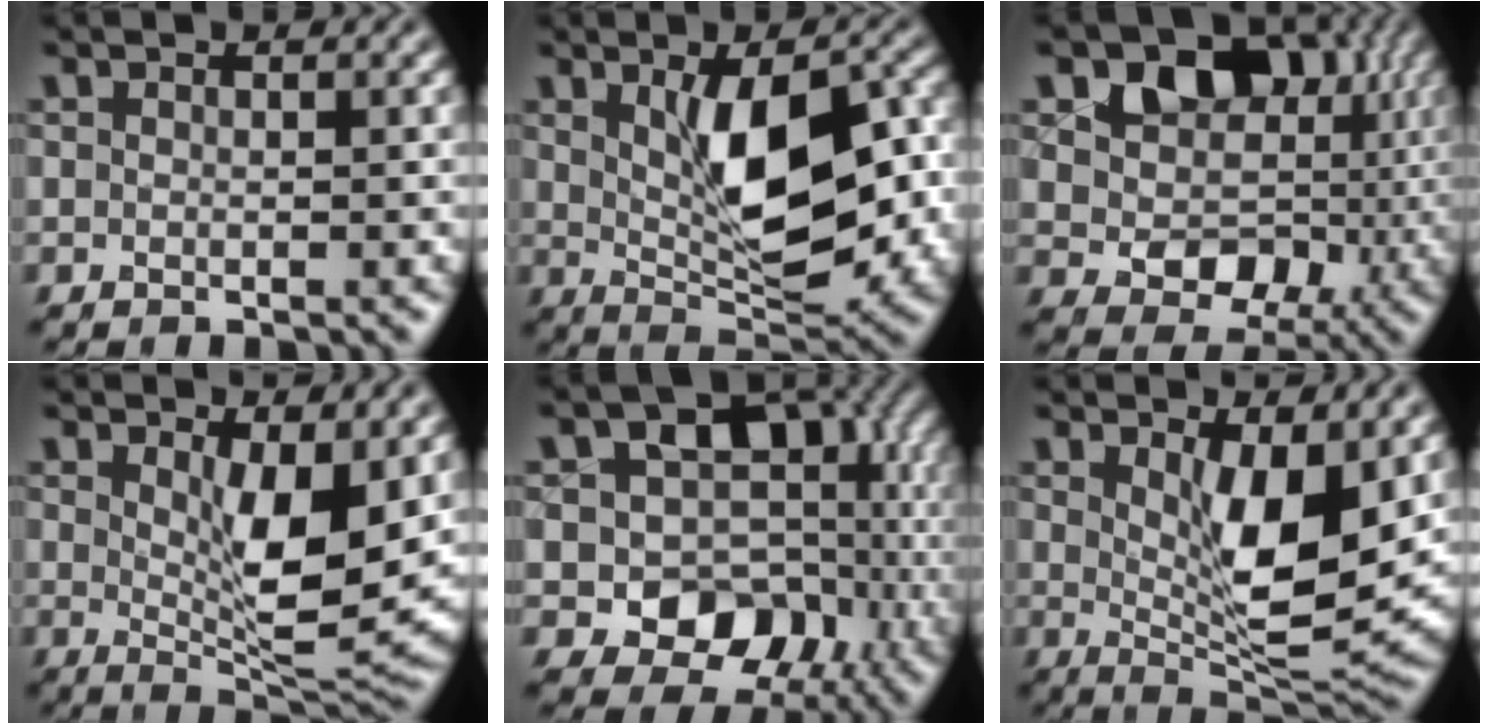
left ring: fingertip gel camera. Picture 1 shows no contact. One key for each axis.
{"total": 8.6, "fx": 0.9, "fy": 3.7, "fz": 7.7, "tx": -0.128, "ty": -0.004, "tz": 0.021}
{"total": 10.5, "fx": 2.2, "fy": 8.5, "fz": 5.8, "tx": -0.073, "ty": -0.002, "tz": 0.025}
{"total": 7.0, "fx": 1.4, "fy": 2.3, "fz": 6.5, "tx": -0.103, "ty": -0.017, "tz": 0.031}
{"total": 11.0, "fx": -0.1, "fy": 8.8, "fz": 6.6, "tx": -0.081, "ty": -0.018, "tz": -0.009}
{"total": 7.5, "fx": 1.5, "fy": 2.6, "fz": 6.8, "tx": -0.112, "ty": -0.019, "tz": 0.032}